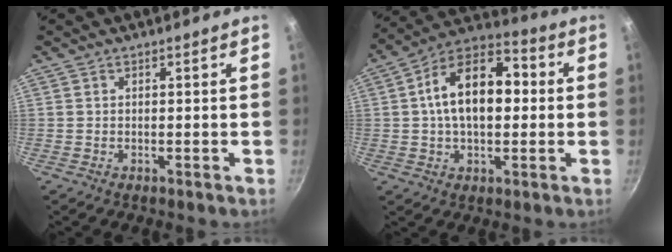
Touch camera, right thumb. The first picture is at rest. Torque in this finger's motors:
{"motor_torque": [0.10, 2.83, 1.48, 0.26, 0.35]}